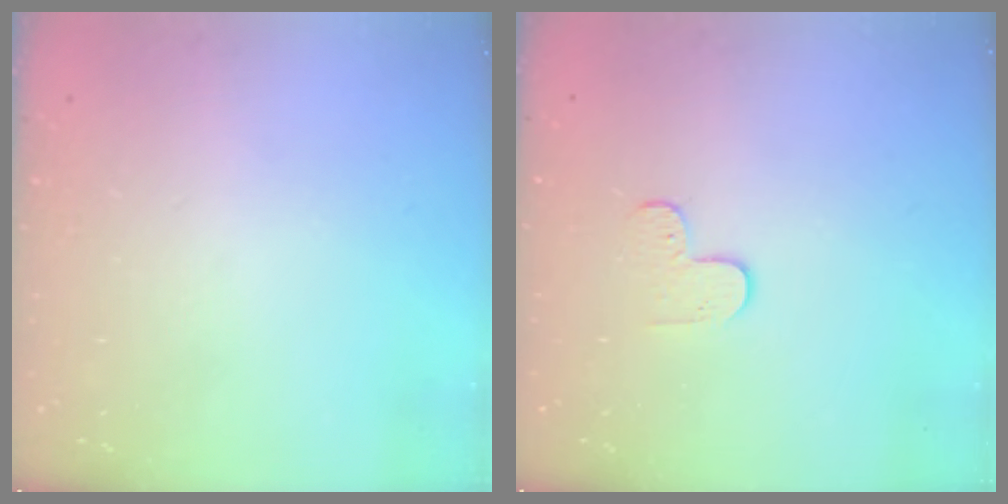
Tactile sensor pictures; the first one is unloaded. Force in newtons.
{"total": 5.5, "press": 5.5, "slide": 0.5}